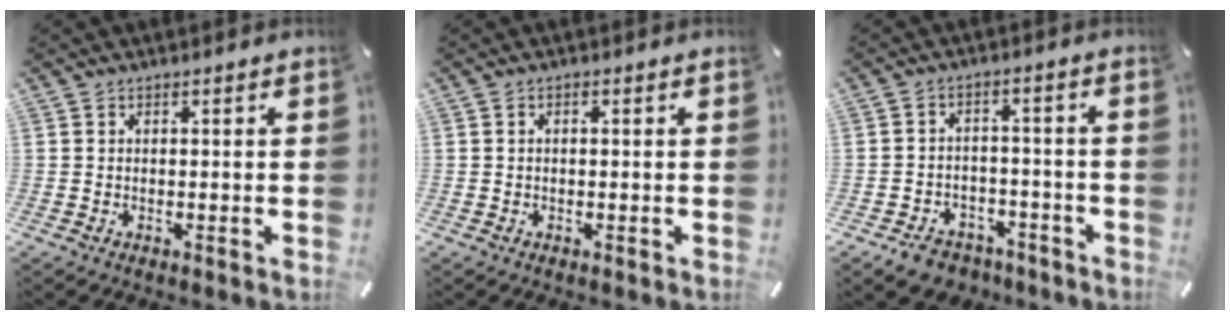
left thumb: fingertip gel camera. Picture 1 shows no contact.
{"total": 0.7, "force": [-0.1, 0.3, 0.6], "torque": [-0.011, 0.002, -0.002]}
{"total": 5.8, "force": [-4.2, 3.9, 1.4], "torque": [-0.017, 0.034, -0.074]}